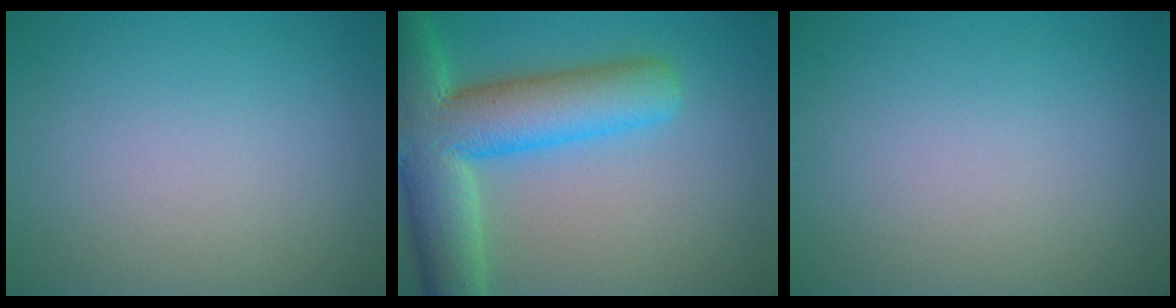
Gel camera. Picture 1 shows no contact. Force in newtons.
{"total": 11.3, "press": 11.2, "slide": 0.6}
{"total": 0.0}